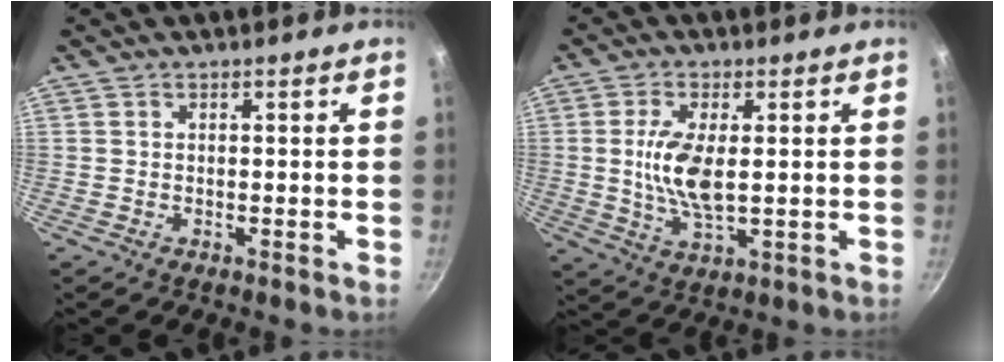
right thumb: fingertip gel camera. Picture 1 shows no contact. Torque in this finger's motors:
{"motor_torque": [1.28, 1.07, 0.97, -0.38, 0.07]}